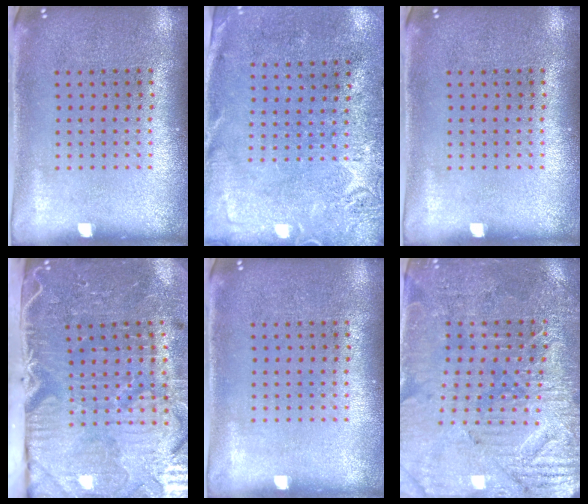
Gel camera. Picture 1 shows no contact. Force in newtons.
{"total": 2.6, "press": 2.1, "slide": 1.6}
{"total": 0.0}
{"total": 5.3, "press": 4.3, "slide": 3.1}
{"total": 0.0}
{"total": 3.4, "press": 3.4, "slide": 0.6}